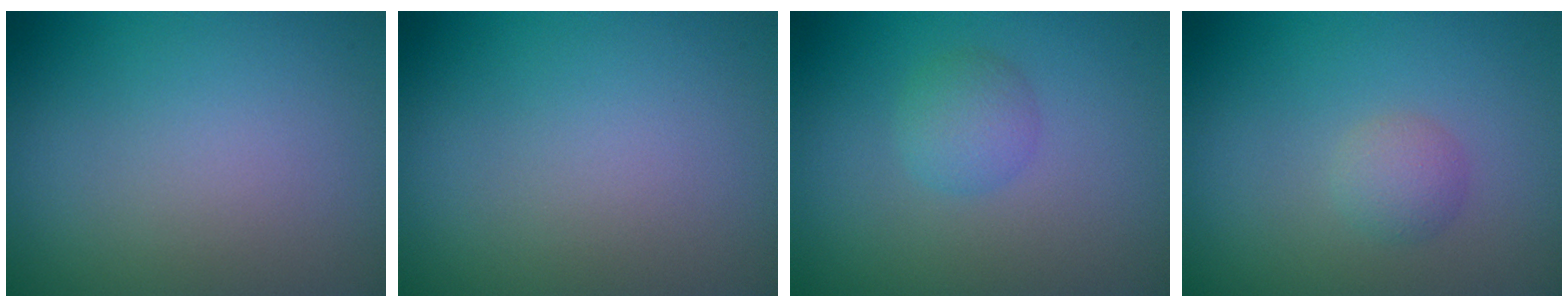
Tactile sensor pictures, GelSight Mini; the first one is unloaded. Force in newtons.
{"total": 0.0}
{"total": 1.9, "press": 1.9, "slide": 0.1}
{"total": 1.5, "press": 1.4, "slide": 0.1}